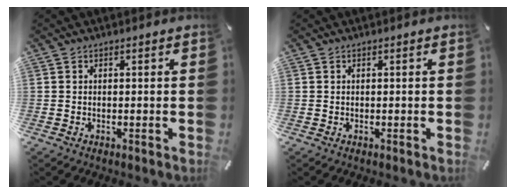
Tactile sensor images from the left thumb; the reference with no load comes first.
{"total": 0.0}